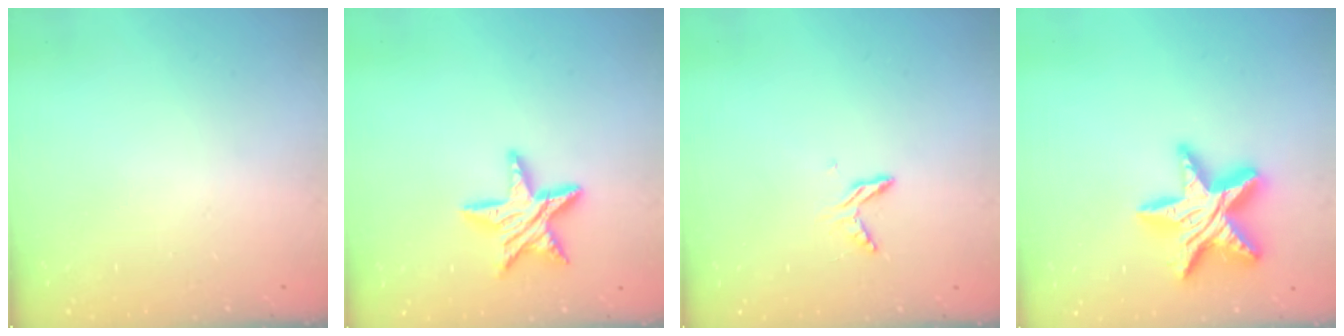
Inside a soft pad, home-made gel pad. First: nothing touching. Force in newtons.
{"total": 11.7, "press": 11.6, "slide": 0.6}
{"total": 5.3, "press": 5.2, "slide": 0.5}
{"total": 18.2, "press": 18.1, "slide": 1.4}